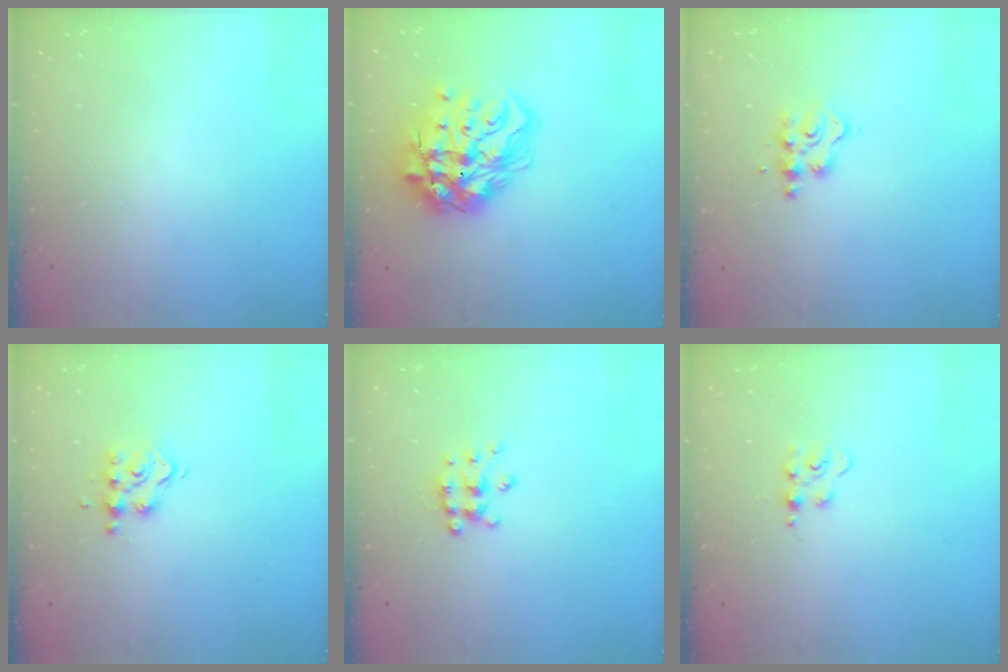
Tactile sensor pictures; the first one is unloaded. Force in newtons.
{"total": 23.3, "press": 23.2, "slide": 2.6}
{"total": 3.9, "press": 3.8, "slide": 0.6}
{"total": 6.9, "press": 6.9, "slide": 0.6}
{"total": 6.7, "press": 6.6, "slide": 0.6}
{"total": 3.9, "press": 3.9, "slide": 0.5}